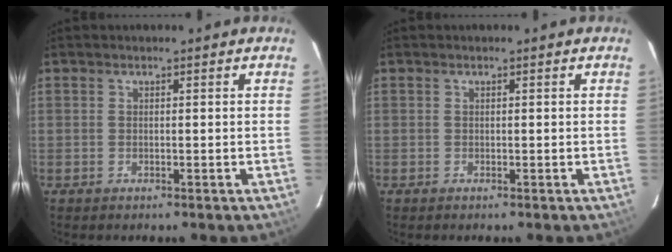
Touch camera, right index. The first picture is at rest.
{"total": 0.0}